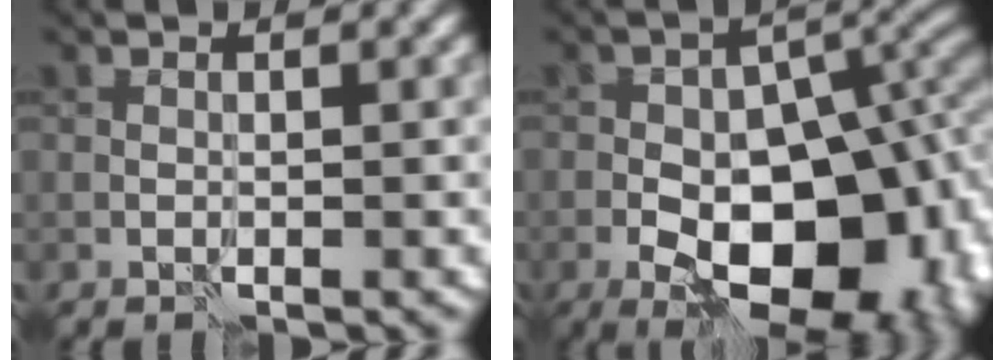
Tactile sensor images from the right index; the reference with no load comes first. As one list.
[{"total": 15.0, "force": [-5.1, 8.4, 11.4], "torque": [-0.123, -0.010, -0.078]}]